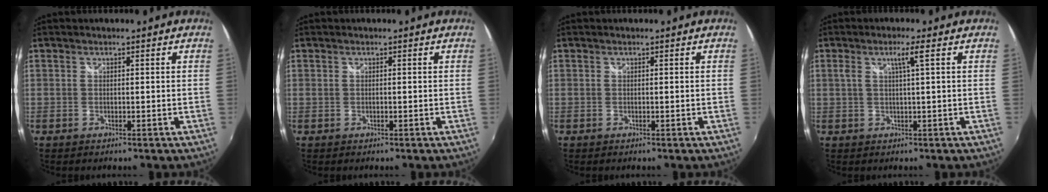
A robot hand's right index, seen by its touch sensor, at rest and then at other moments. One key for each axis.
{"total": 0.0}
{"total": 0.0}
{"total": 2.8, "fx": 0.9, "fy": -0.6, "fz": 2.6, "tx": -0.051, "ty": -0.001, "tz": 0.018}